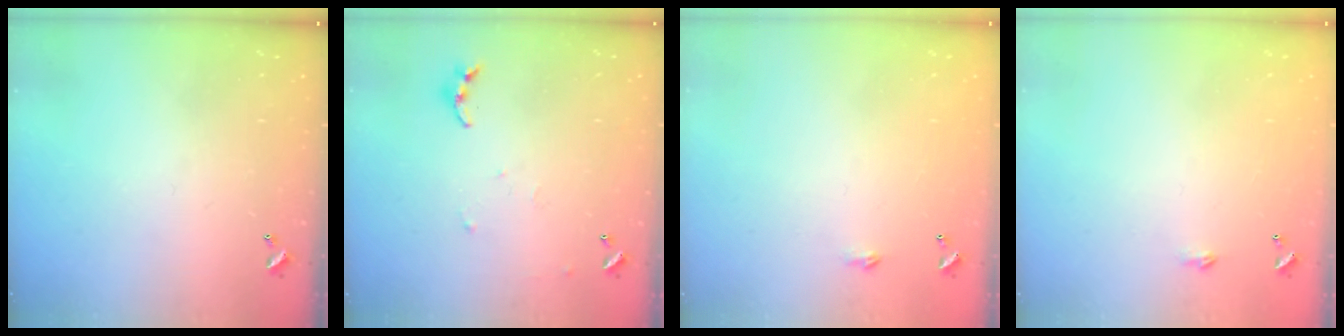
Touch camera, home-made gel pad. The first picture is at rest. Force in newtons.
{"total": 4.7, "press": 4.7, "slide": 0.5}
{"total": 2.2, "press": 2.2, "slide": 0.4}
{"total": 2.2, "press": 2.2, "slide": 0.4}